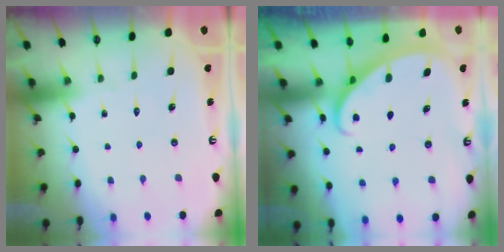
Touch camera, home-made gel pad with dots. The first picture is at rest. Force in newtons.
{"total": 2.8, "press": 2.8, "slide": 0.1}